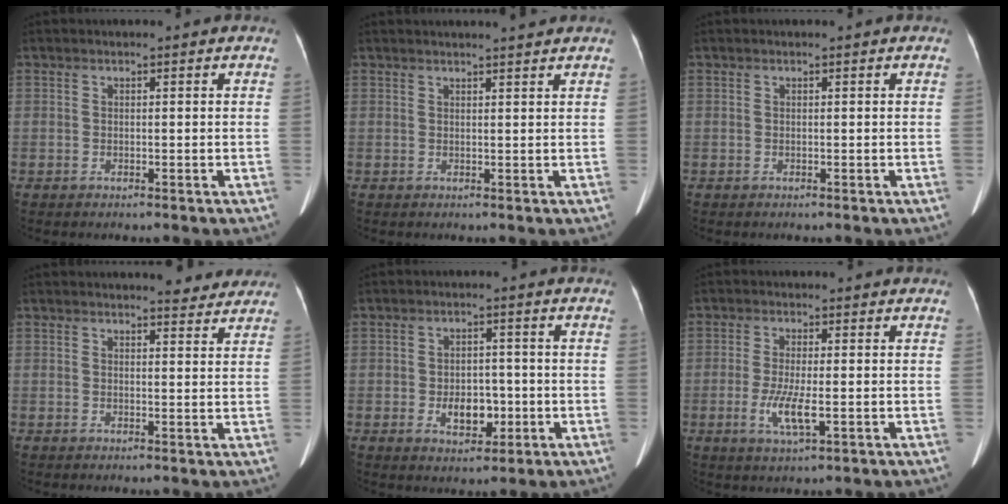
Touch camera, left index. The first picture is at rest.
{"total": 3.8, "force": [3.5, -0.5, 1.4], "torque": [-0.018, 0.010, 0.042]}
{"total": 0.0}
{"total": 4.5, "force": [4.2, 1.0, 1.1], "torque": [-0.010, -0.002, 0.040]}
{"total": 5.2, "force": [-1.4, 3.4, 3.8], "torque": [-0.061, 0.005, -0.014]}
{"total": 5.0, "force": [-1.3, 1.0, 4.8], "torque": [-0.102, -0.009, -0.020]}